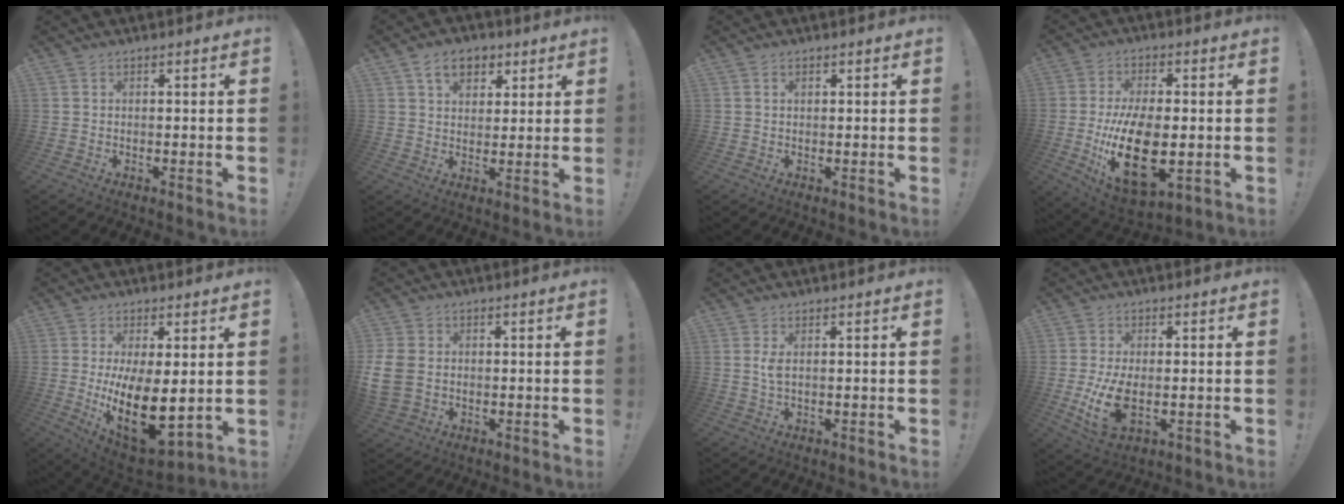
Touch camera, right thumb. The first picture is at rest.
{"total": 8.7, "force": [4.4, 6.2, 4.3], "torque": [-0.060, -0.007, 0.084]}
{"total": 0.9, "force": [0.5, 0.5, 0.6], "torque": [-0.012, 0.000, 0.010]}
{"total": 19.3, "force": [-3.3, 10.3, 16.0], "torque": [-0.298, -0.012, -0.048]}
{"total": 15.9, "force": [0.0, 7.3, 14.1], "torque": [-0.239, -0.035, 0.017]}
{"total": 7.2, "force": [-0.2, 5.5, 4.7], "torque": [-0.109, 0.000, 0.002]}
{"total": 2.6, "force": [0.6, 0.7, 2.5], "torque": [-0.045, 0.001, 0.008]}
{"total": 9.8, "force": [-1.4, 5.2, 8.2], "torque": [-0.164, -0.015, -0.017]}